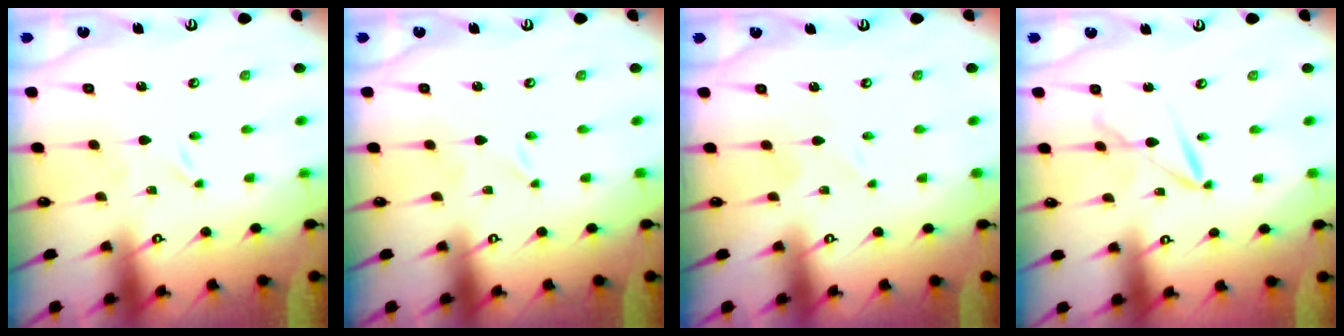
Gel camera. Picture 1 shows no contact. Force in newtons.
{"total": 1.4, "press": 1.3, "slide": 0.3}
{"total": 2.2, "press": 2.2, "slide": 0.3}
{"total": 6.6, "press": 6.6, "slide": 0.4}